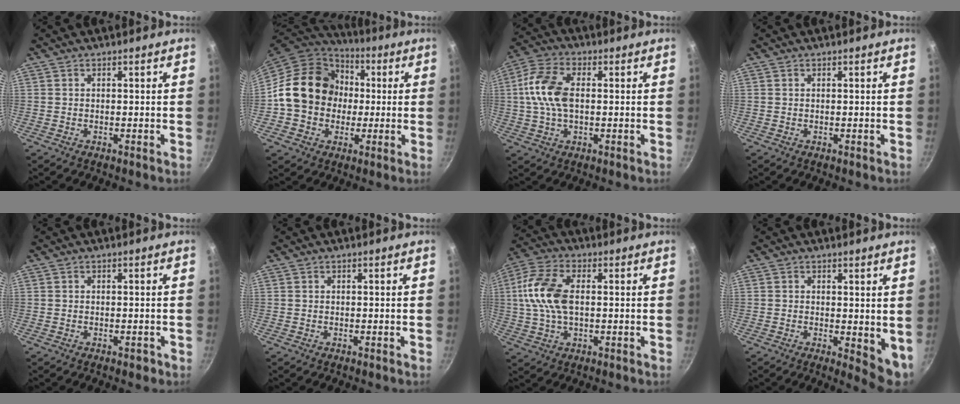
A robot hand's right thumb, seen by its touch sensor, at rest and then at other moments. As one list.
[{"total": 17.8, "force": [0.7, 15.1, 9.3], "torque": [-0.128, 0.033, 0.005]}, {"total": 10.8, "force": [0.8, 6.2, 8.7], "torque": [-0.174, 0.022, 0.003]}, {"total": 0.0}, {"total": 1.2, "force": [-0.6, 0.7, 0.8], "torque": [-0.008, 0.006, -0.006]}, {"total": 0.0}, {"total": 11.8, "force": [1.1, 6.6, 9.7], "torque": [-0.197, 0.019, 0.008]}, {"total": 6.1, "force": [0.3, 2.9, 5.3], "torque": [-0.060, -0.010, 0.007]}]